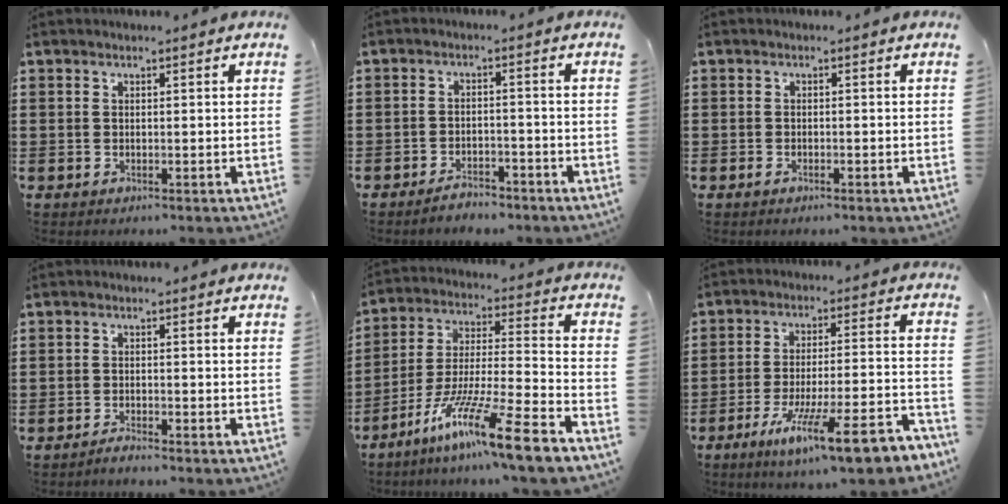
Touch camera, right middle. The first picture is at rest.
{"total": 3.2, "force": [-3.0, 0.7, 0.7], "torque": [-0.015, 0.006, -0.062]}
{"total": 0.8, "force": [-0.6, 0.3, 0.5], "torque": [-0.012, -0.005, -0.009]}
{"total": 1.5, "force": [-1.4, 0.0, 0.5], "torque": [-0.010, -0.002, -0.026]}
{"total": 13.8, "force": [-10.5, -0.3, 8.9], "torque": [-0.158, 0.011, -0.200]}
{"total": 12.6, "force": [-9.0, 1.3, 8.7], "torque": [-0.147, 0.015, -0.161]}